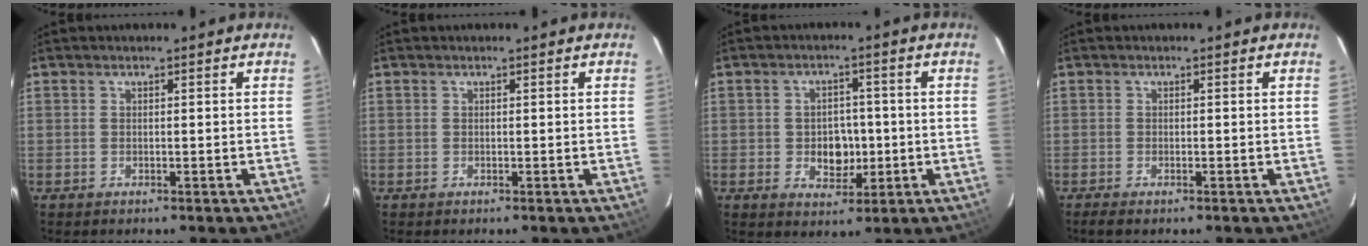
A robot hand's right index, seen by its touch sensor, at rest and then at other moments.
{"total": 0.0}
{"total": 5.9, "force": [-0.9, 4.7, 3.4], "torque": [-0.065, 0.006, -0.006]}
{"total": 1.4, "force": [-1.1, 0.1, 0.9], "torque": [-0.019, -0.003, -0.020]}